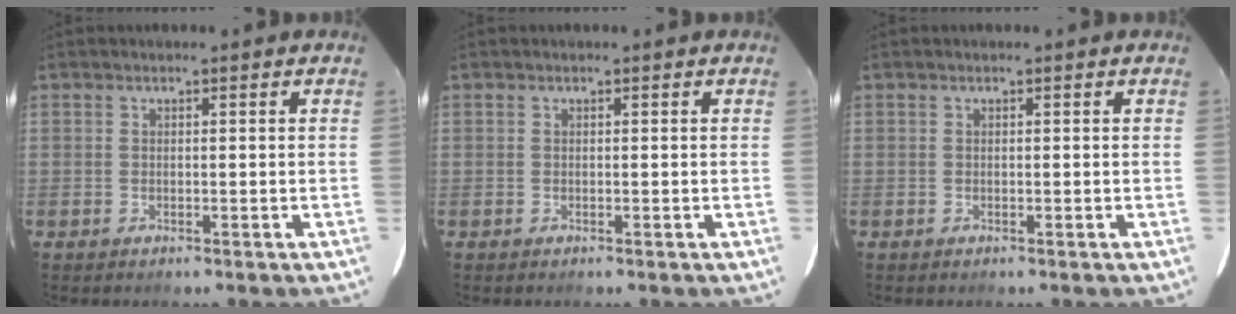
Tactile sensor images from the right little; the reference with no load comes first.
{"total": 0.0}
{"total": 0.0}